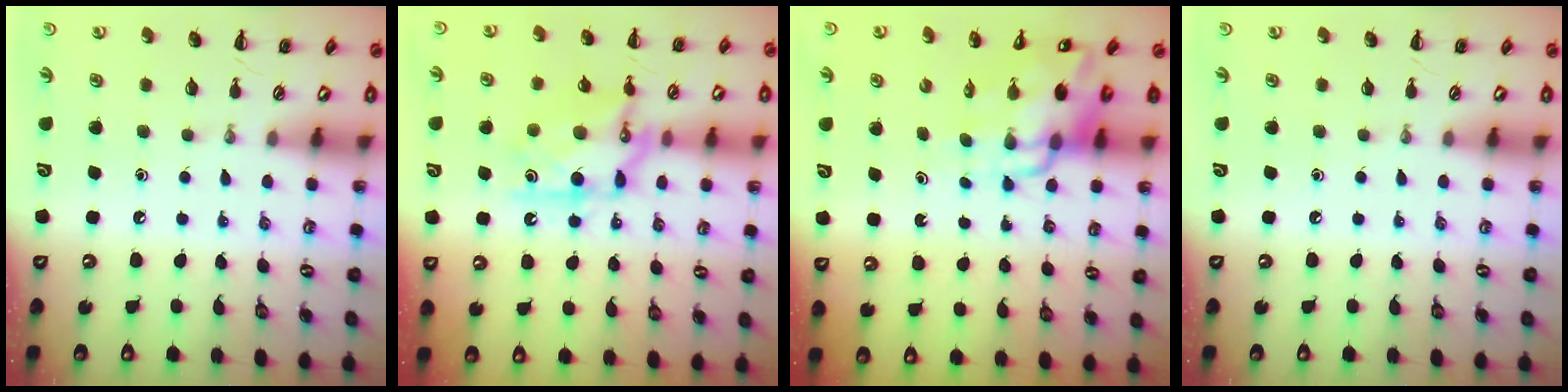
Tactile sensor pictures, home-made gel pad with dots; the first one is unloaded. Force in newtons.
{"total": 13.1, "press": 13.1, "slide": 0.6}
{"total": 11.5, "press": 10.9, "slide": 3.5}
{"total": 0.0}